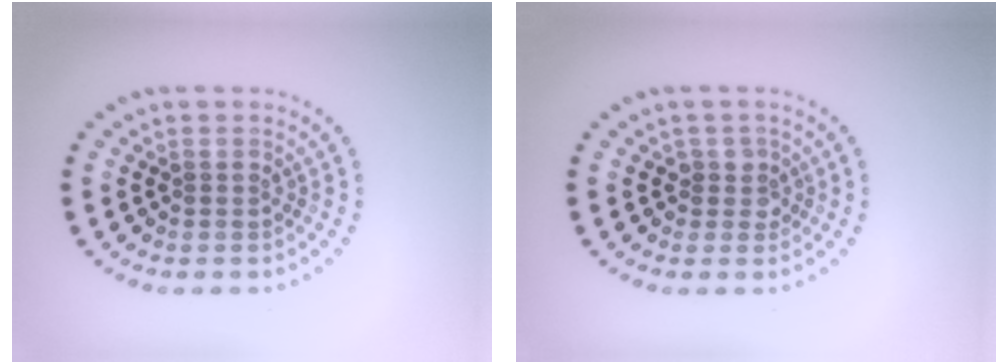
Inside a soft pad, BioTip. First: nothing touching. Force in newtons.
{"total": 1.6, "press": 1.3, "slide": 1.0}